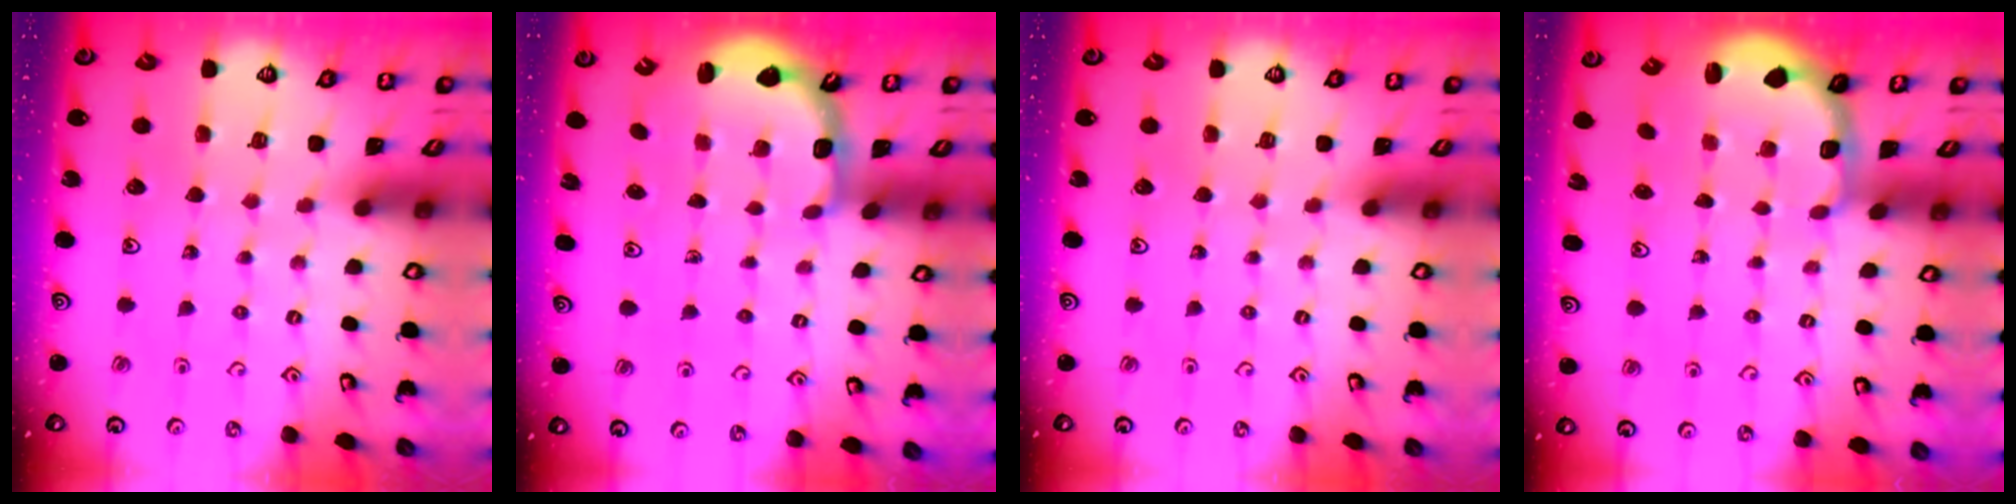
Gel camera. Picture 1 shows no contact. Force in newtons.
{"total": 3.3, "press": 2.3, "slide": 2.4}
{"total": 0.0}
{"total": 2.8, "press": 2.2, "slide": 1.7}